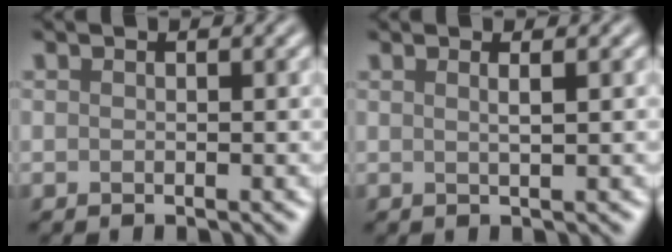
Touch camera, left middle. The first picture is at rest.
{"total": 2.1, "force": [0.9, 0.9, 1.7], "torque": [-0.009, 0.003, -0.010]}